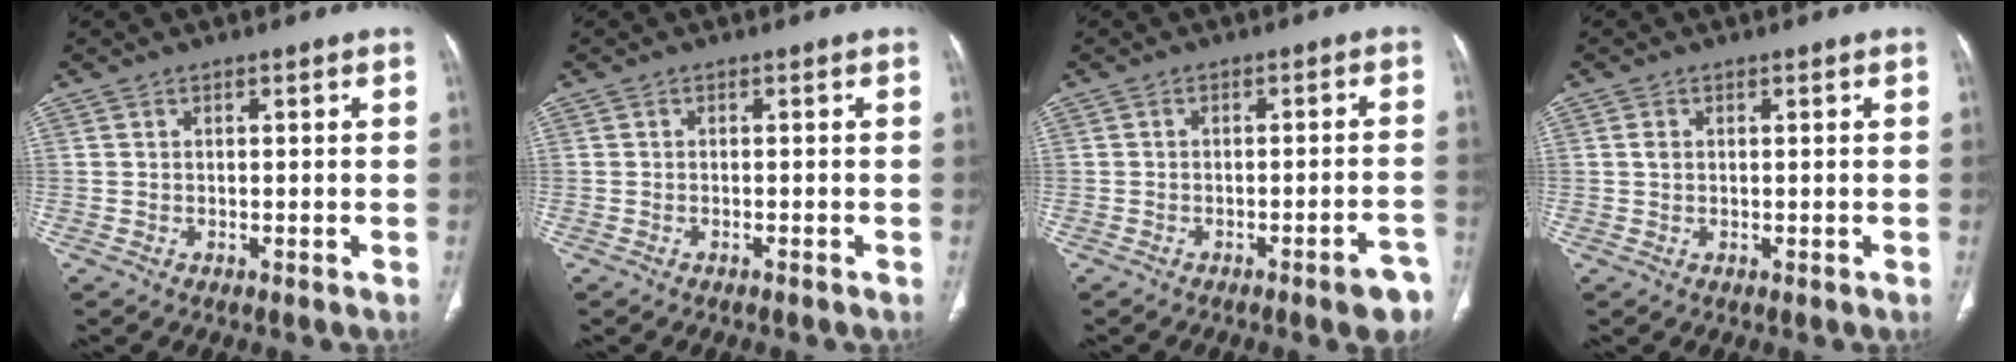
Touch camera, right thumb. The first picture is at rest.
{"total": 0.7, "force": [-0.6, 0.1, 0.4], "torque": [-0.015, 0.002, -0.006]}
{"total": 5.8, "force": [-3.7, 1.1, 4.4], "torque": [-0.043, 0.021, -0.043]}
{"total": 1.2, "force": [0.3, 0.9, 0.8], "torque": [-0.015, 0.002, 0.006]}